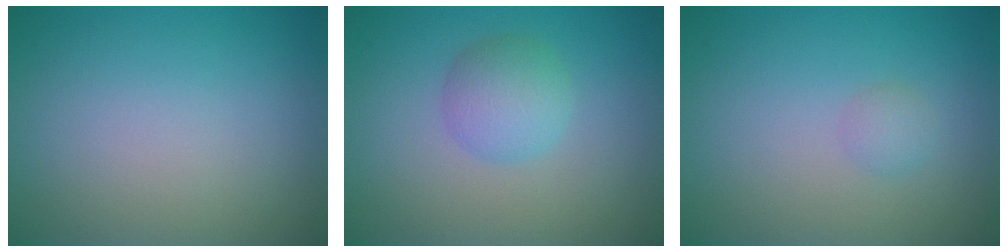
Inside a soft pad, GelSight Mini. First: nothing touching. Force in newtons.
{"total": 2.9, "press": 2.9, "slide": 0.0}
{"total": 1.0, "press": 1.0, "slide": 0.1}